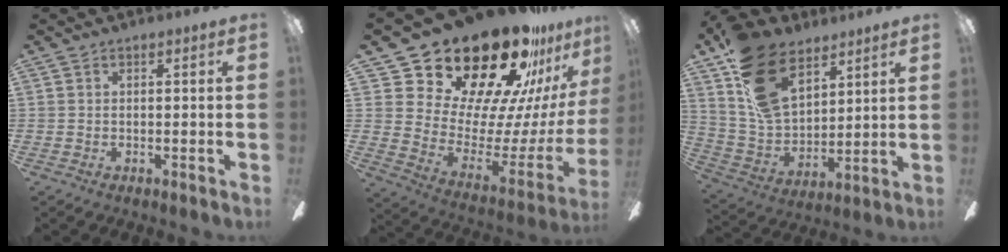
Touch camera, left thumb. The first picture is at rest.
{"total": 30.5, "force": [24.2, 12.4, 13.8], "torque": [-0.208, -0.193, 0.452]}
{"total": 19.3, "force": [11.4, 11.2, 10.9], "torque": [-0.211, -0.047, 0.217]}